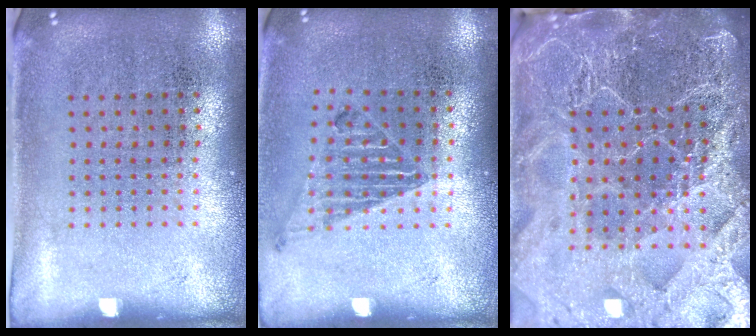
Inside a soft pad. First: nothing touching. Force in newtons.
{"total": 1.0, "press": 1.0, "slide": 0.2}
{"total": 5.9, "press": 5.2, "slide": 2.9}